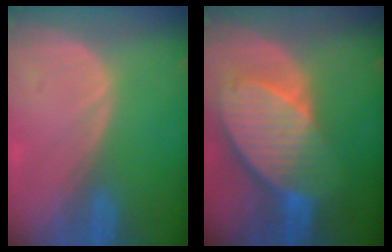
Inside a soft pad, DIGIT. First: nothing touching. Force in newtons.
{"total": 10.2, "press": 8.8, "slide": 5.2}